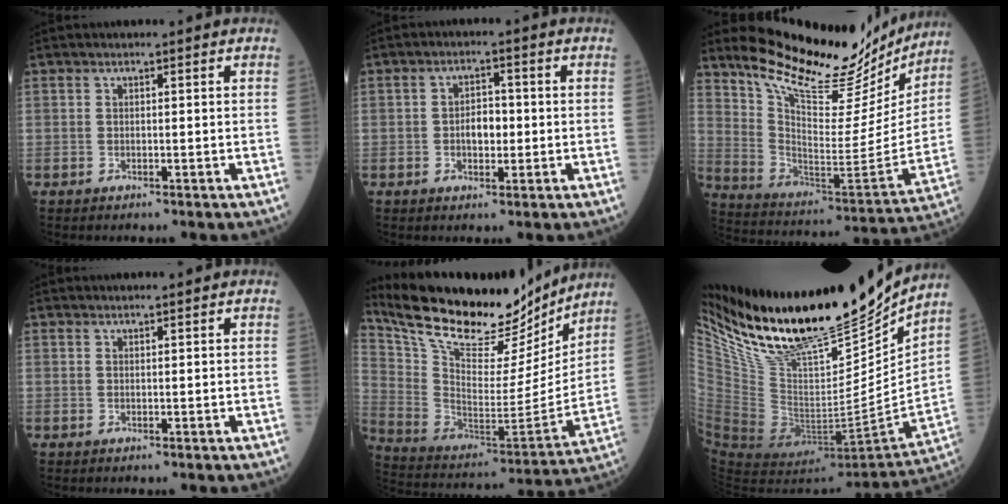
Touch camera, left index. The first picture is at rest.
{"total": 3.7, "force": [-0.6, 2.1, 2.9], "torque": [-0.049, 0.005, -0.012]}
{"total": 23.4, "force": [20.6, 5.8, 9.5], "torque": [-0.159, -0.045, 0.306]}
{"total": 1.0, "force": [1.0, 0.1, 0.2], "torque": [-0.003, 0.008, 0.017]}
{"total": 25.5, "force": [22.1, 6.3, 11.2], "torque": [-0.207, -0.027, 0.347]}
{"total": 27.9, "force": [23.9, 6.0, 13.2], "torque": [-0.225, -0.039, 0.393]}